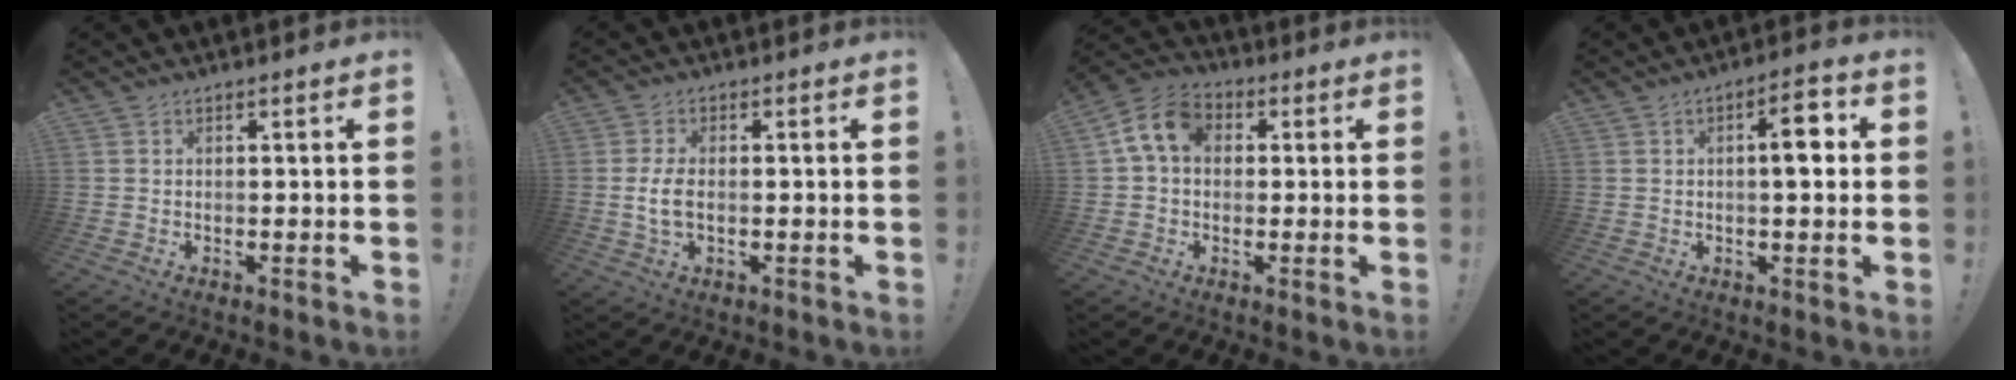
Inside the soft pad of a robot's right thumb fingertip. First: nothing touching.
{"total": 5.1, "force": [-0.7, 2.5, 4.4], "torque": [-0.087, -0.004, -0.013]}
{"total": 10.6, "force": [2.5, 7.4, 7.1], "torque": [-0.126, 0.013, 0.052]}
{"total": 7.3, "force": [1.1, 2.5, 6.8], "torque": [-0.087, 0.002, 0.007]}